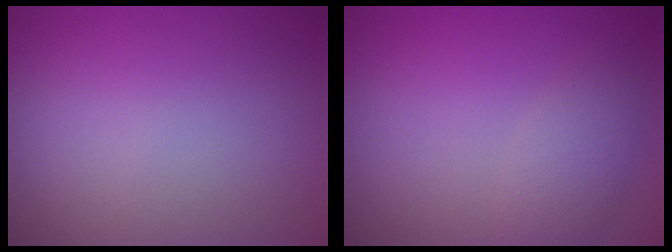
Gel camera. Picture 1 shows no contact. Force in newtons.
{"total": 2.5, "press": 2.5, "slide": 0.1}